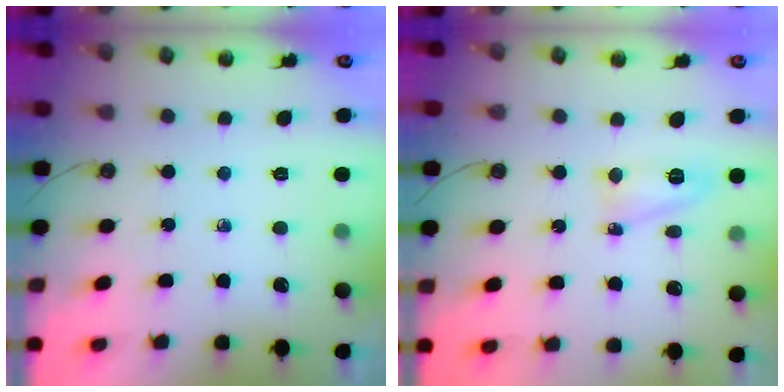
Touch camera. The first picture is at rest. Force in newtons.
{"total": 7.0, "press": 7.0, "slide": 0.4}